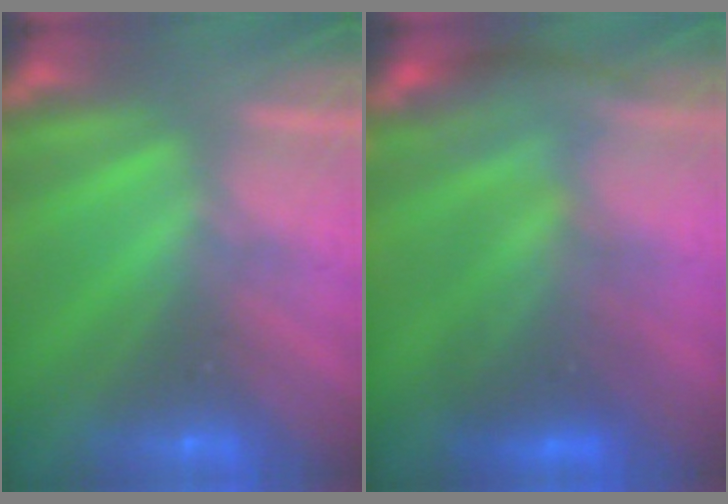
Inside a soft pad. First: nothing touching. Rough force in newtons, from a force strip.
{"total": 2.7}